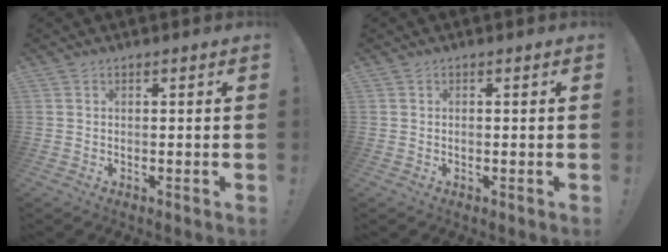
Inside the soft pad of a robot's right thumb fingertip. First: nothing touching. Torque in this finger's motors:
{"motor_torque": [0.01, 0.29, 0.19, -0.41, 0.04]}